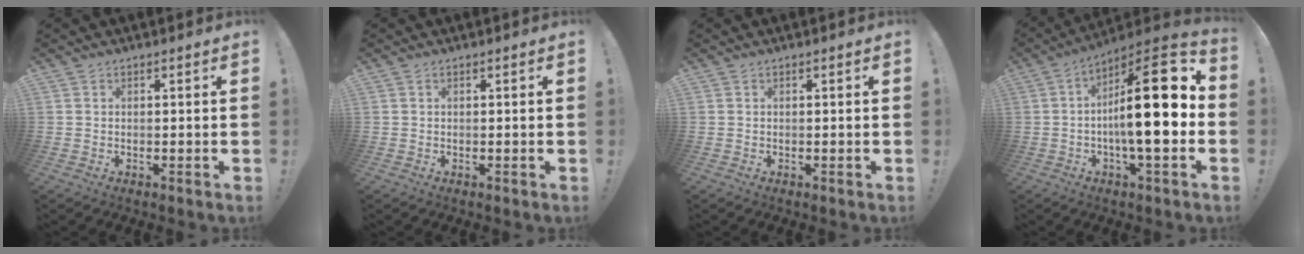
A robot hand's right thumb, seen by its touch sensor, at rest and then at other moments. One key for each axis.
{"total": 0.0}
{"total": 0.0}
{"total": 21.9, "fx": 0.1, "fy": 5.5, "fz": 21.2, "tx": -0.323, "ty": -0.004, "tz": -0.010}